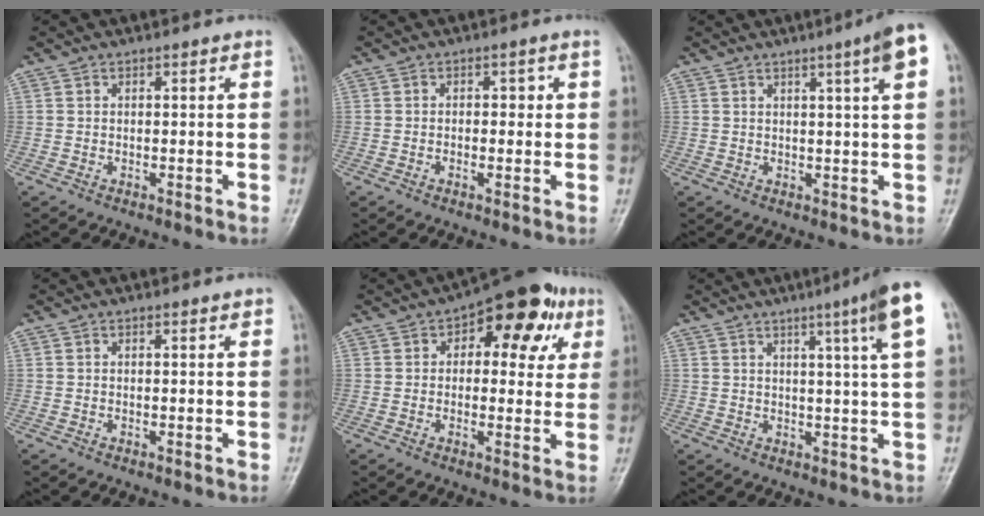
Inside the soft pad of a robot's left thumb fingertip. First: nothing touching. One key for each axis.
{"total": 2.2, "fx": 0.0, "fy": 1.3, "fz": 1.7, "tx": -0.015, "ty": 0.009, "tz": -0.004}
{"total": 6.7, "fx": 2.9, "fy": -0.1, "fz": 6.0, "tx": -0.084, "ty": -0.002, "tz": 0.037}
{"total": 0.5, "fx": 0.4, "fy": 0.1, "fz": 0.3, "tx": -0.005, "ty": -0.002, "tz": 0.003}
{"total": 13.8, "fx": 5.1, "fy": 7.7, "fz": 10.2, "tx": -0.076, "ty": 0.013, "tz": 0.060}
{"total": 9.6, "fx": 4.3, "fy": -0.6, "fz": 8.5, "tx": -0.122, "ty": -0.009, "tz": 0.056}